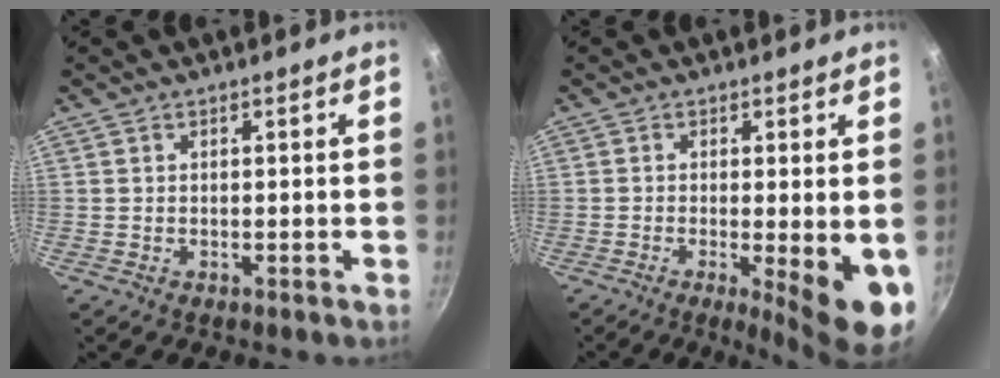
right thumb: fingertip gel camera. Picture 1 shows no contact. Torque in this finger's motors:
{"motor_torque": [-0.02, 0.96, 1.45, -0.21, 0.09]}